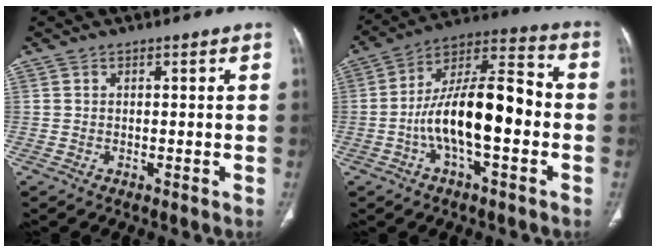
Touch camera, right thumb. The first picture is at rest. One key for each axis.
{"total": 17.7, "fx": -3.1, "fy": 6.9, "fz": 16.1, "tx": -0.268, "ty": 0.046, "tz": -0.060}